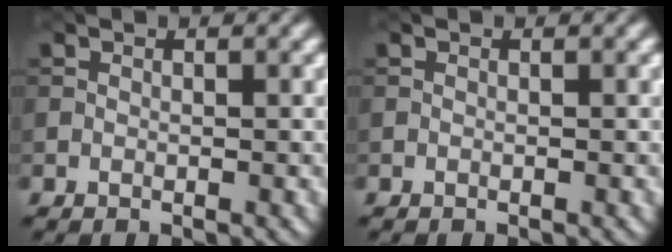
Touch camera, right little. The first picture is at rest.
{"total": 0.0}